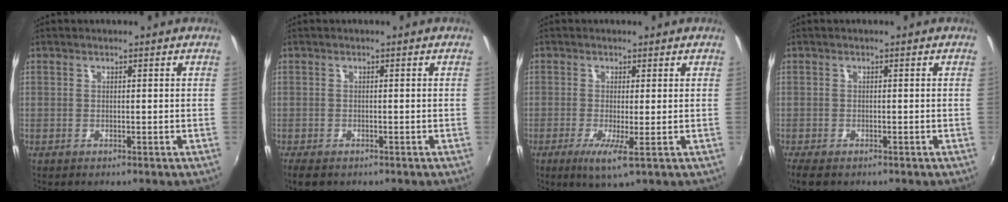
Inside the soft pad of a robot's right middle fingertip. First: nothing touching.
{"total": 3.7, "force": [-2.5, 1.7, 2.1], "torque": [-0.047, -0.017, -0.043]}
{"total": 4.2, "force": [-1.3, 0.0, 4.0], "torque": [-0.086, -0.016, -0.026]}
{"total": 4.0, "force": [-2.8, 1.6, 2.3], "torque": [-0.054, -0.018, -0.049]}